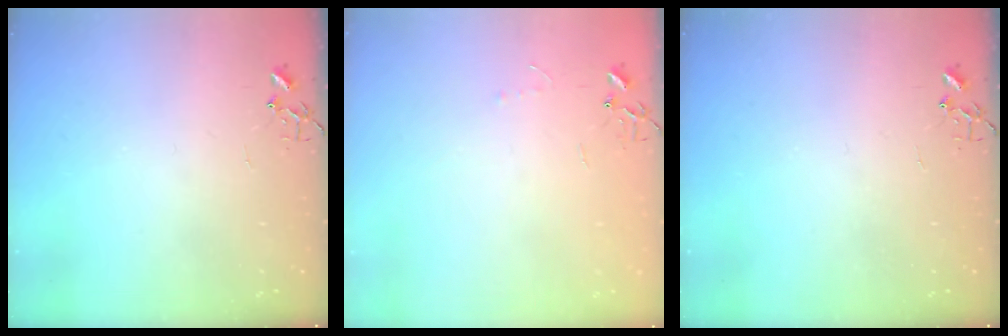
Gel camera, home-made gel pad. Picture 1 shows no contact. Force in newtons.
{"total": 3.4, "press": 3.4, "slide": 0.5}
{"total": 0.0}